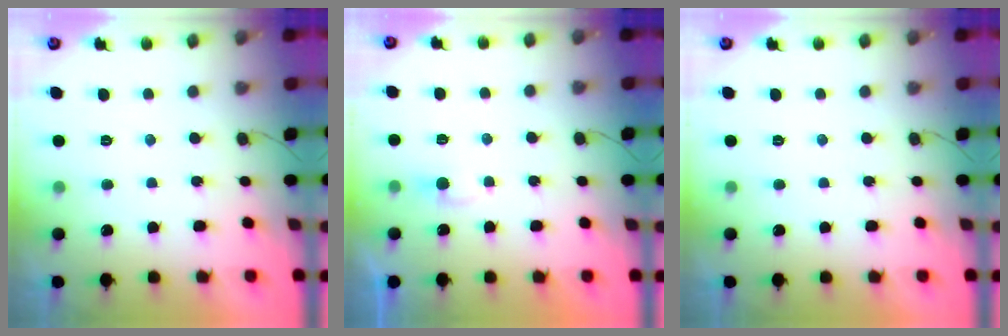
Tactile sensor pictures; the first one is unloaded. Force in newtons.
{"total": 2.3, "press": 2.3, "slide": 0.3}
{"total": 0.0}